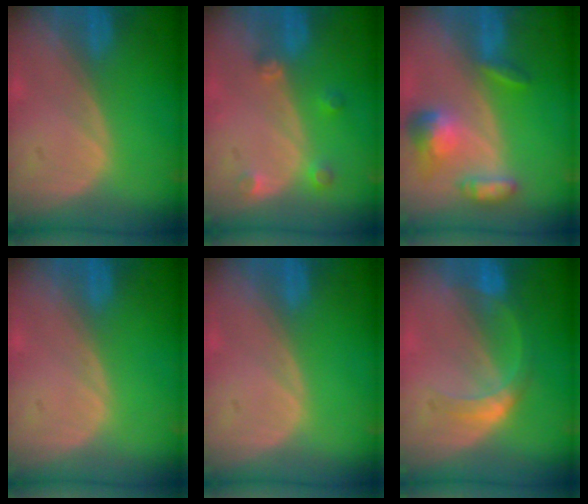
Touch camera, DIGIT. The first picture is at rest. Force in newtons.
{"total": 2.7, "press": 2.6, "slide": 0.4}
{"total": 7.0, "press": 6.6, "slide": 2.5}
{"total": 0.0}
{"total": 0.0}
{"total": 5.3, "press": 5.0, "slide": 1.9}